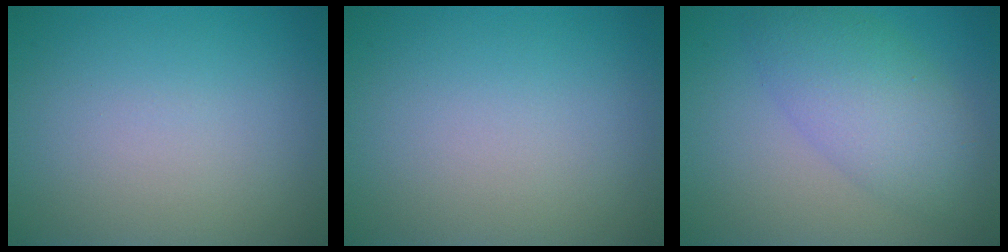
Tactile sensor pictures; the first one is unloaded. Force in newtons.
{"total": 0.0}
{"total": 5.6, "press": 5.6, "slide": 0.1}